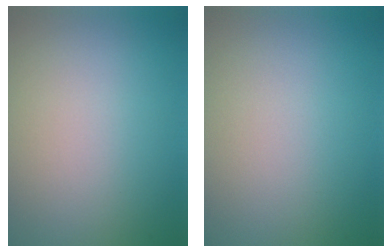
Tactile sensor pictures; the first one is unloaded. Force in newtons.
{"total": 0.0}